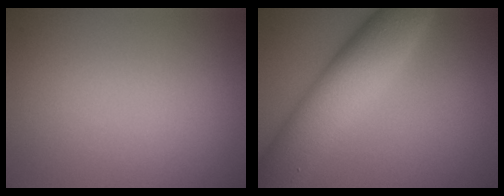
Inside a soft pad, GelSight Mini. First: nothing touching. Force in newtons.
{"total": 9.7, "press": 9.7, "slide": 0.2}